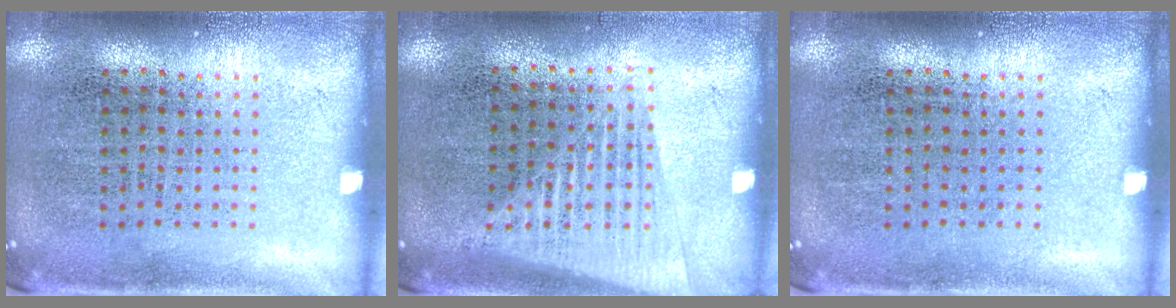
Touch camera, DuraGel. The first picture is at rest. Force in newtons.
{"total": 1.5, "press": 1.4, "slide": 0.6}
{"total": 0.0}